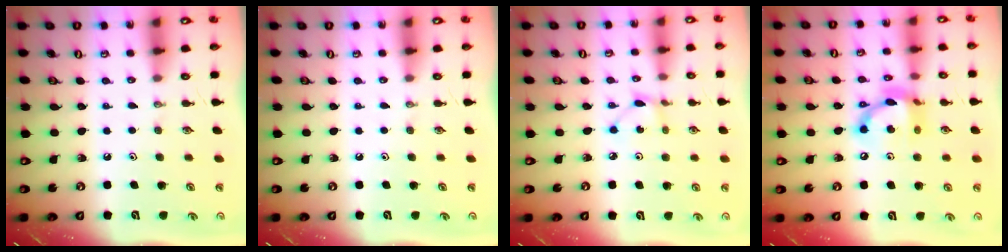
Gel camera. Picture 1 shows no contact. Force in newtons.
{"total": 0.0}
{"total": 1.9, "press": 1.9, "slide": 0.2}
{"total": 13.1, "press": 13.0, "slide": 0.9}